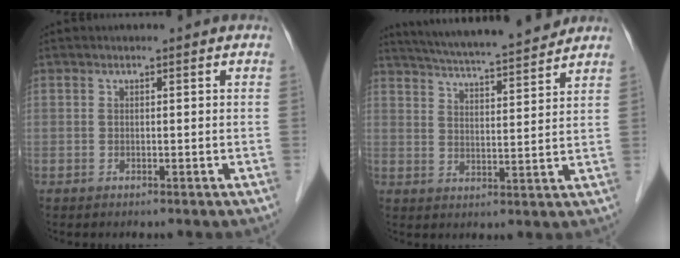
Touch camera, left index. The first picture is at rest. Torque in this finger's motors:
{"motor_torque": [-0.03, -0.22, 0.22, 0.04]}